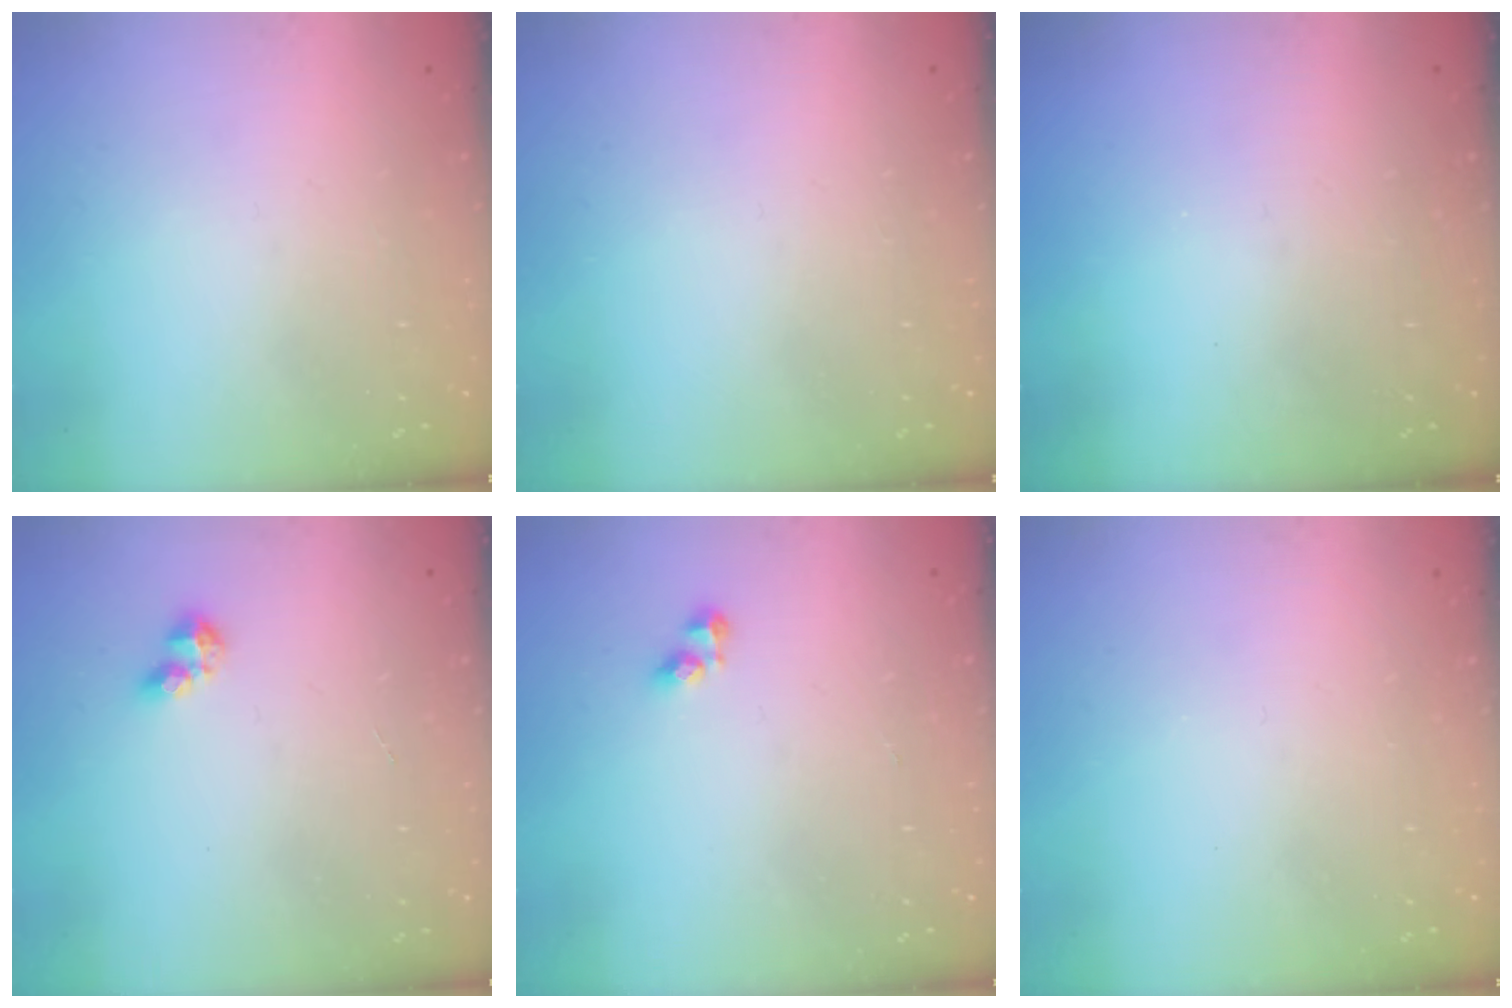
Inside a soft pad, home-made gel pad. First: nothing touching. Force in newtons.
{"total": 0.0}
{"total": 0.0}
{"total": 3.4, "press": 3.4, "slide": 0.5}
{"total": 2.8, "press": 2.8, "slide": 0.3}
{"total": 0.0}